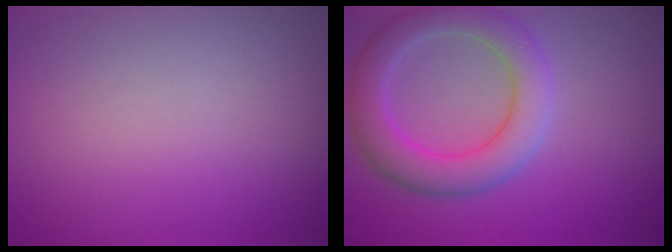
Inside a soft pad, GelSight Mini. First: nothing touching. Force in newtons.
{"total": 5.3, "press": 5.3, "slide": 0.5}